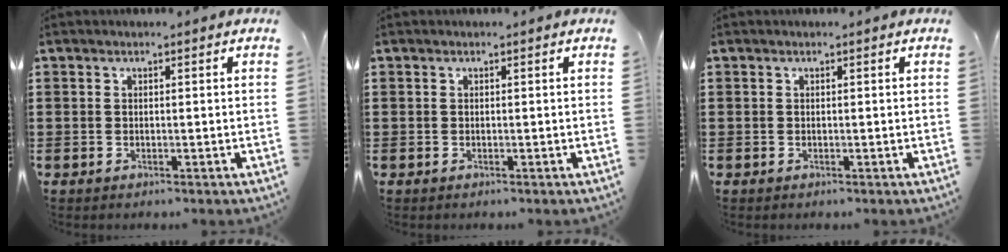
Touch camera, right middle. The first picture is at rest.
{"total": 0.0}
{"total": 0.0}